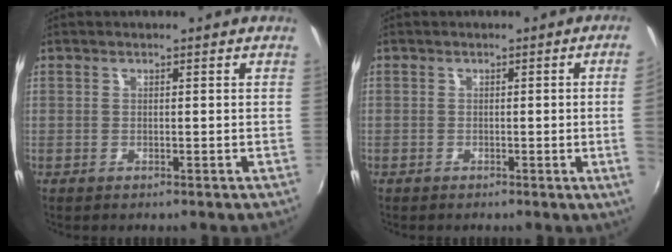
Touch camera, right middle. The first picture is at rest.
{"total": 3.8, "force": [-0.1, -1.7, 3.4], "torque": [-0.052, -0.010, 0.003]}